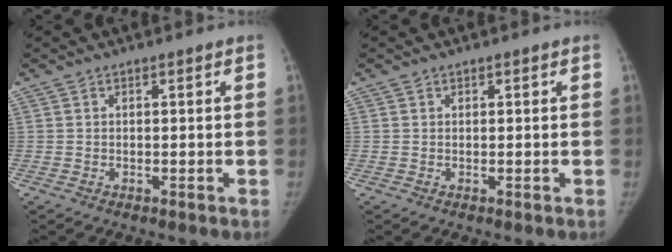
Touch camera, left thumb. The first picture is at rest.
{"total": 0.0}